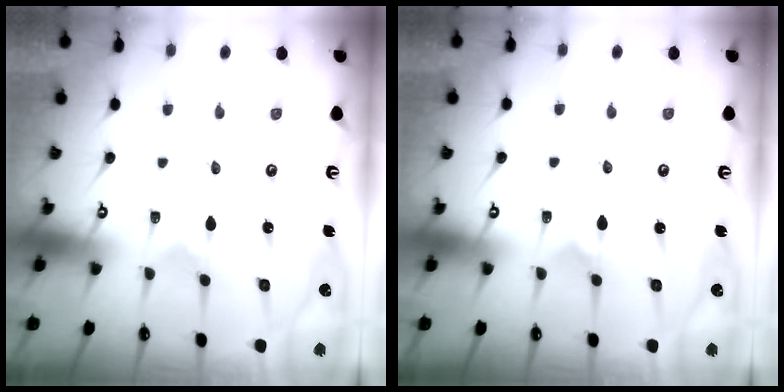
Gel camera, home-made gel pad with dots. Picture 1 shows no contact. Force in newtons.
{"total": 1.2, "press": 1.2, "slide": 0.0}